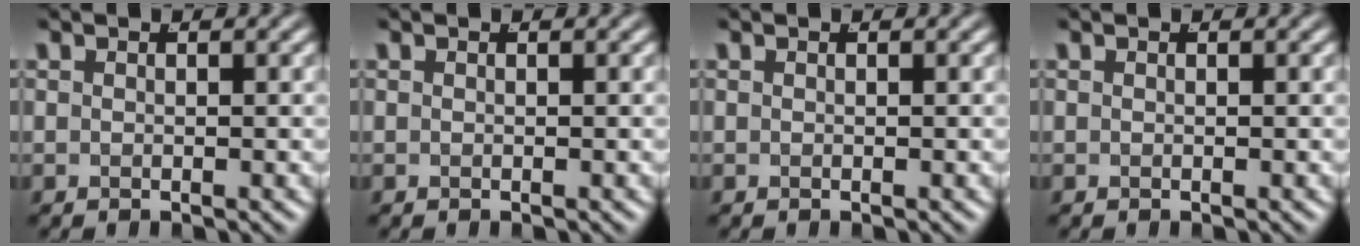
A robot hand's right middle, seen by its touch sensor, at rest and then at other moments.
{"total": 0.0}
{"total": 0.0}
{"total": 0.0}